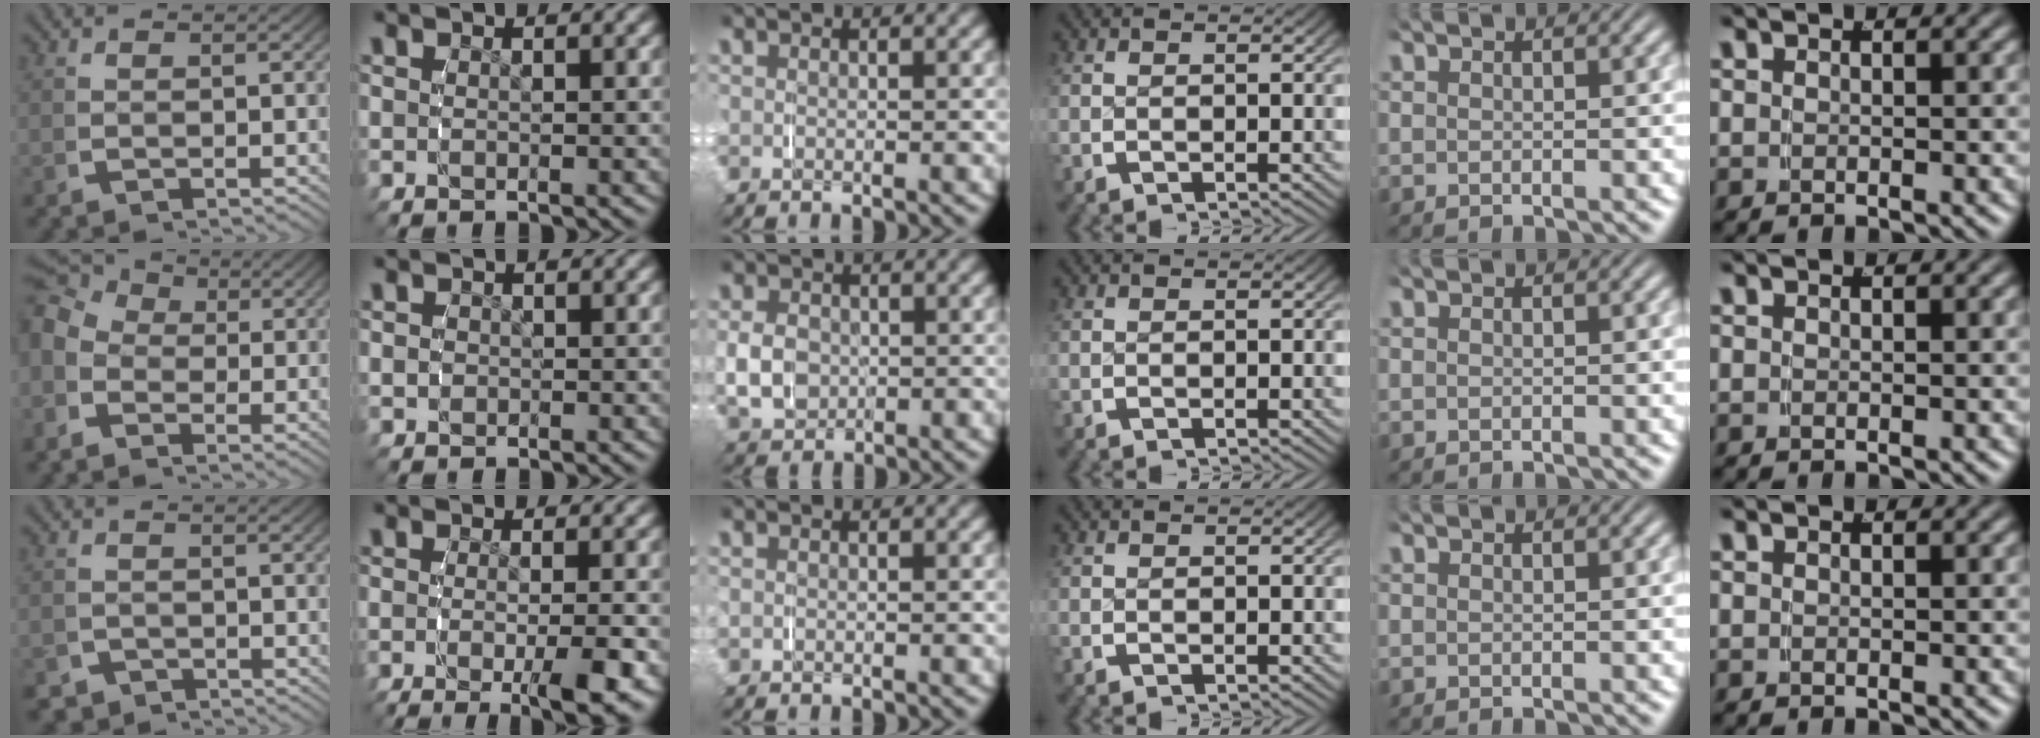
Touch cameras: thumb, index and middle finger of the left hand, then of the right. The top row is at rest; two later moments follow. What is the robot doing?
{"motion": "grasp_and_lifting", "object": "paper towel"}